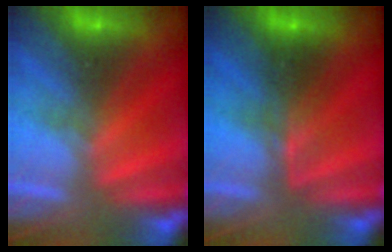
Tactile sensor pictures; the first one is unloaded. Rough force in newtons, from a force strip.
{"total": 2.4}